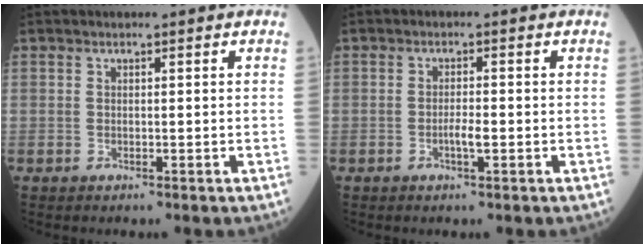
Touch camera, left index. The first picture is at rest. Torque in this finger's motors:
{"motor_torque": [0.54, 0.37, 0.01, 0.01]}